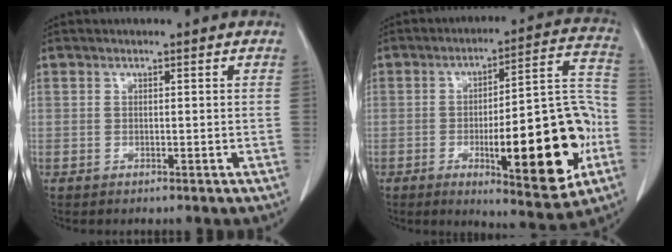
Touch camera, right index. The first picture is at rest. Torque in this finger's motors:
{"motor_torque": [1.46, -0.68, 0.57, 0.13]}